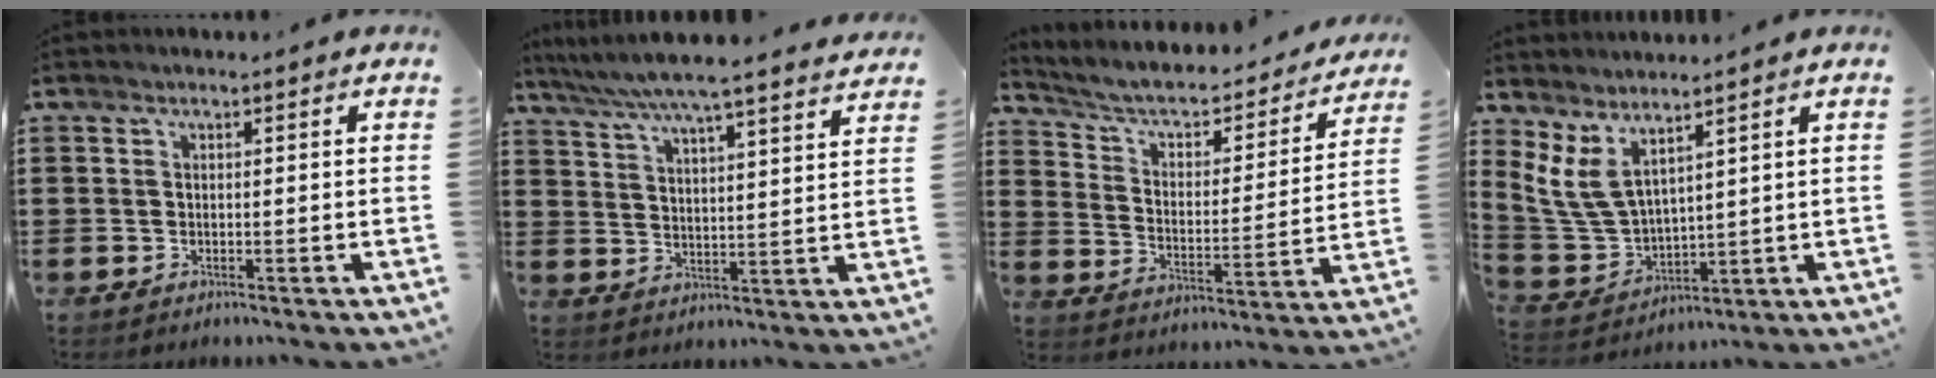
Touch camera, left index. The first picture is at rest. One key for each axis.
{"total": 6.3, "fx": 5.7, "fy": -0.5, "fz": 2.5, "tx": -0.073, "ty": -0.034, "tz": 0.096}
{"total": 4.4, "fx": 3.5, "fy": 1.7, "fz": 2.1, "tx": -0.061, "ty": -0.027, "tz": 0.050}
{"total": 7.3, "fx": 4.6, "fy": 3.6, "fz": 4.5, "tx": -0.134, "ty": -0.019, "tz": 0.081}